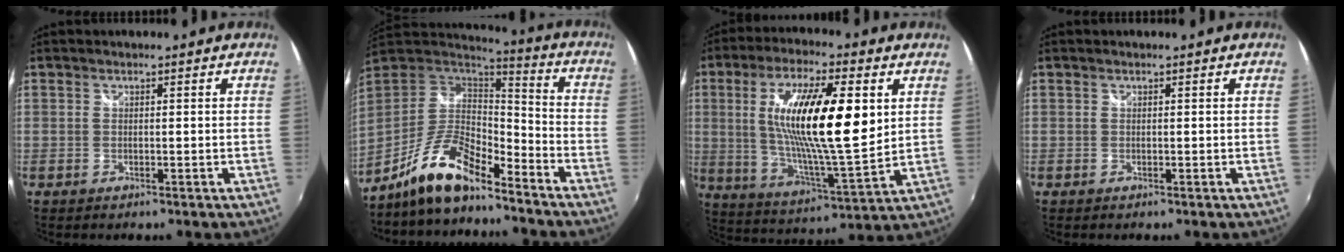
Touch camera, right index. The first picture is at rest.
{"total": 14.2, "force": [-10.8, 3.6, 8.5], "torque": [-0.181, 0.001, -0.205]}
{"total": 20.5, "force": [4.4, 4.7, 19.5], "torque": [-0.350, -0.003, 0.079]}
{"total": 0.0}